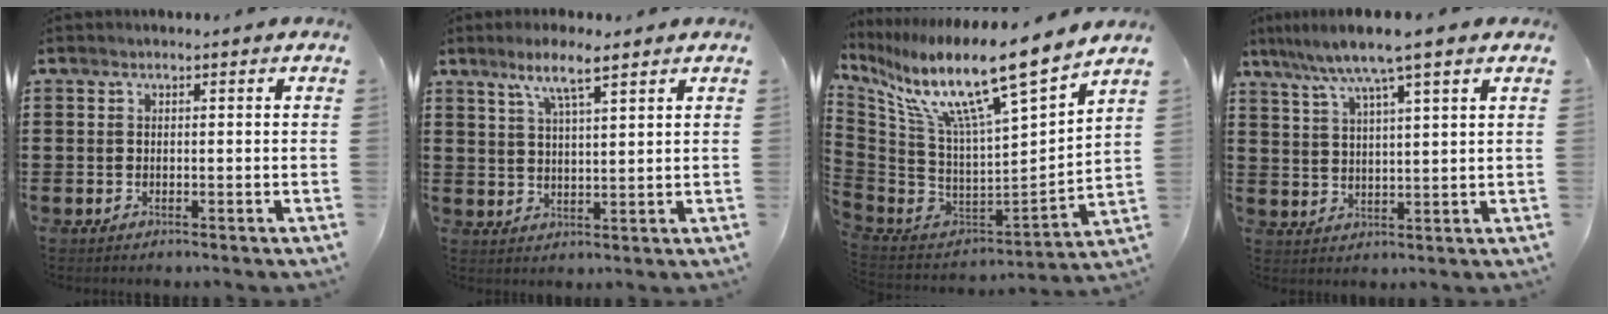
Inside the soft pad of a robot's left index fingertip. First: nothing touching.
{"total": 5.8, "force": [3.9, 0.8, 4.2], "torque": [-0.083, -0.001, 0.066]}
{"total": 13.7, "force": [9.7, 1.3, 9.6], "torque": [-0.194, -0.074, 0.154]}
{"total": 7.2, "force": [5.4, -0.3, 4.8], "torque": [-0.106, -0.018, 0.092]}